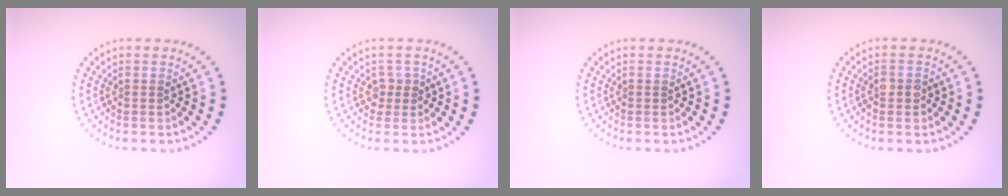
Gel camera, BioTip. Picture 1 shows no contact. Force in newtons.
{"total": 1.4, "press": 1.1, "slide": 0.9}
{"total": 0.0}
{"total": 1.6, "press": 1.6, "slide": 0.5}